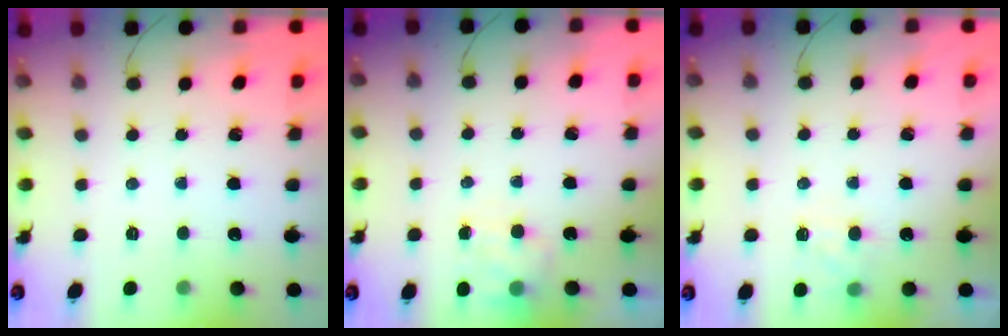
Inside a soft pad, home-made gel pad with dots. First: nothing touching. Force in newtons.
{"total": 6.2, "press": 6.0, "slide": 1.5}
{"total": 5.6, "press": 5.3, "slide": 1.6}